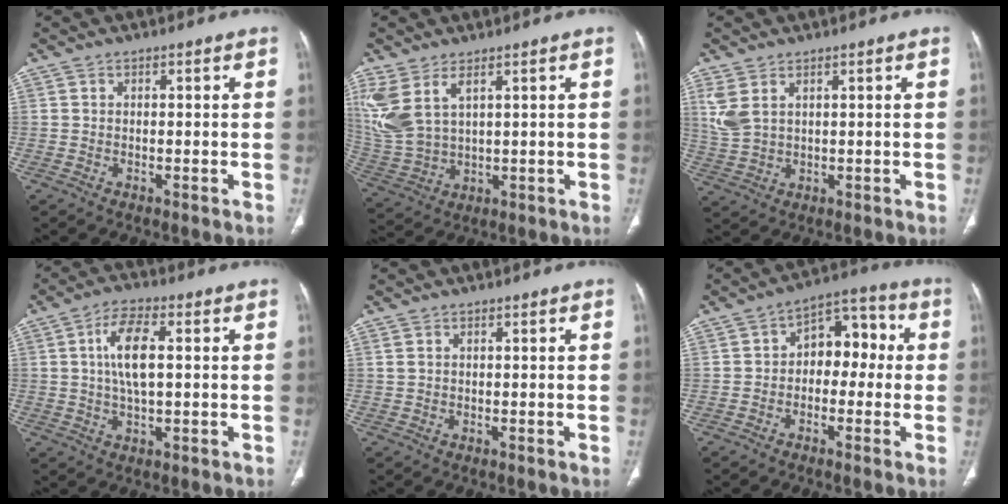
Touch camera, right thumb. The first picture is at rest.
{"total": 11.3, "force": [5.1, 5.8, 8.2], "torque": [-0.200, -0.011, 0.123]}
{"total": 5.3, "force": [2.5, 2.9, 3.7], "torque": [-0.092, -0.003, 0.064]}
{"total": 8.4, "force": [1.3, 3.4, 7.5], "torque": [-0.147, 0.005, 0.021]}
{"total": 0.7, "force": [0.5, 0.3, 0.5], "torque": [-0.012, 0.010, 0.014]}
{"total": 9.5, "force": [0.0, 6.4, 7.0], "torque": [-0.058, 0.040, -0.014]}